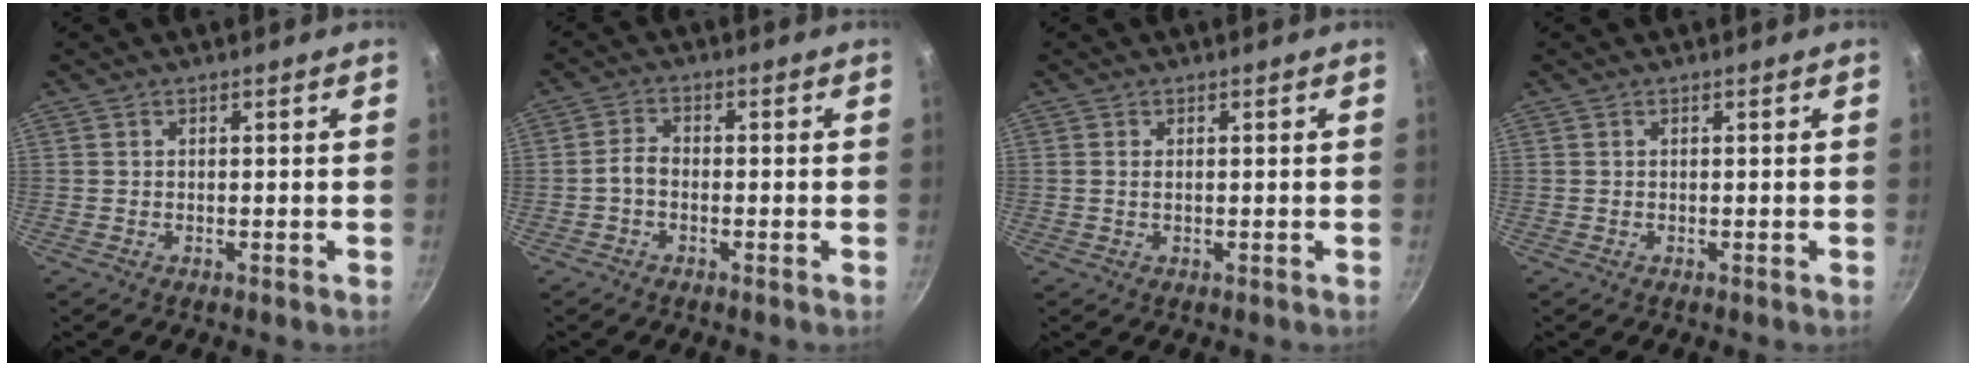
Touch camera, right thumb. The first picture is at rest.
{"total": 3.1, "force": [-0.9, 2.0, 2.1], "torque": [-0.037, 0.015, -0.024]}
{"total": 0.7, "force": [0.2, 0.4, 0.6], "torque": [-0.014, 0.001, 0.006]}
{"total": 0.0}